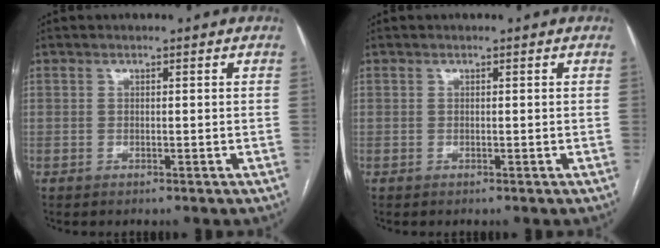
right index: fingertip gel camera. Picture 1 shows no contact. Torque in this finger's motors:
{"motor_torque": [0.00, 0.03, -0.02, 0.01]}